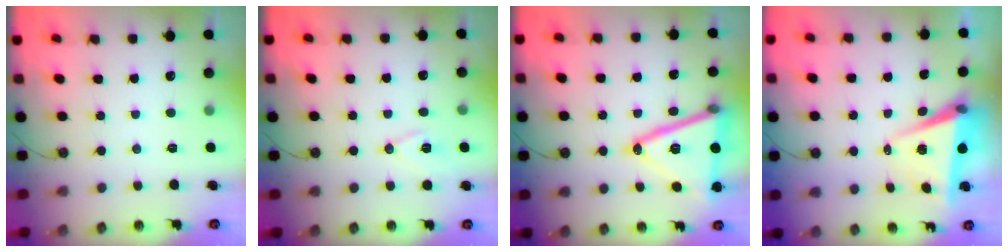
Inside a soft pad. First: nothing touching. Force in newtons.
{"total": 7.8, "press": 7.0, "slide": 3.5}
{"total": 21.4, "press": 21.1, "slide": 3.5}
{"total": 6.6, "press": 4.9, "slide": 4.3}